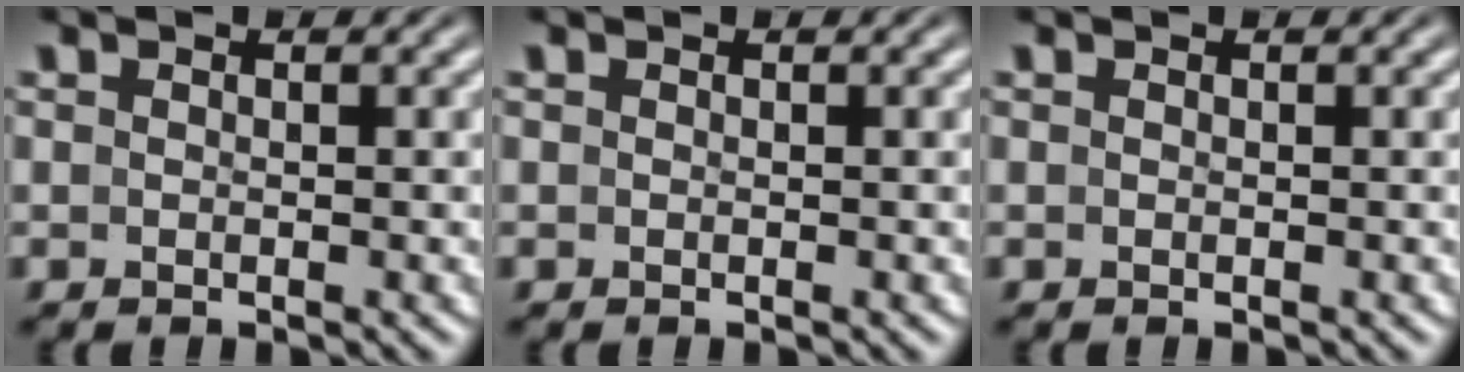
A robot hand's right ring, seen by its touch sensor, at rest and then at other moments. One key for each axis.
{"total": 0.0}
{"total": 0.0}